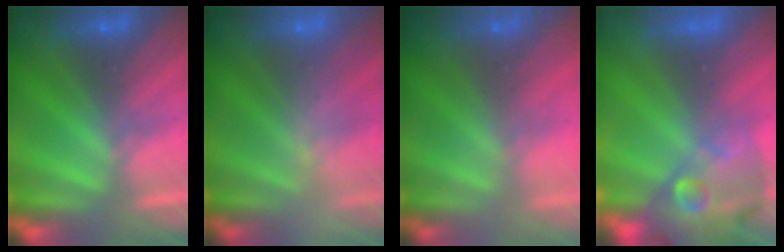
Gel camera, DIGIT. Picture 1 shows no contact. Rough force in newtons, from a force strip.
{"total": 2.5}
{"total": 9.2}
{"total": 10.0}